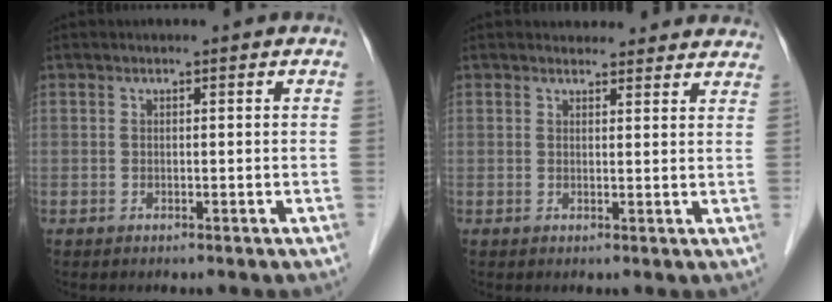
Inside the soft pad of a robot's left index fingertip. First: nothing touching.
{"total": 8.7, "force": [8.2, 2.6, 1.4], "torque": [0.010, 0.013, 0.073]}